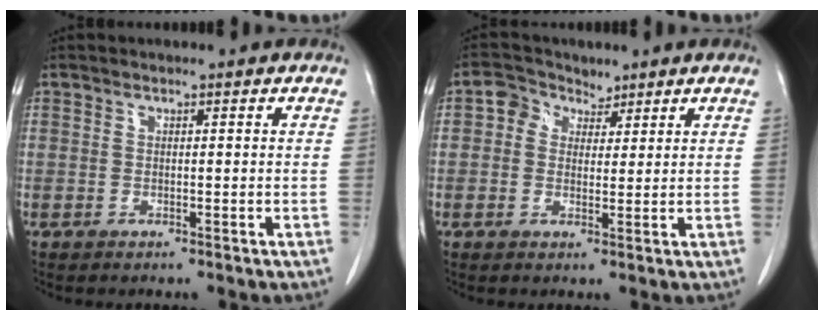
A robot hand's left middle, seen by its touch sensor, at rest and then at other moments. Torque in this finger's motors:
{"motor_torque": [0.12, -0.10, -0.03, 0.00]}